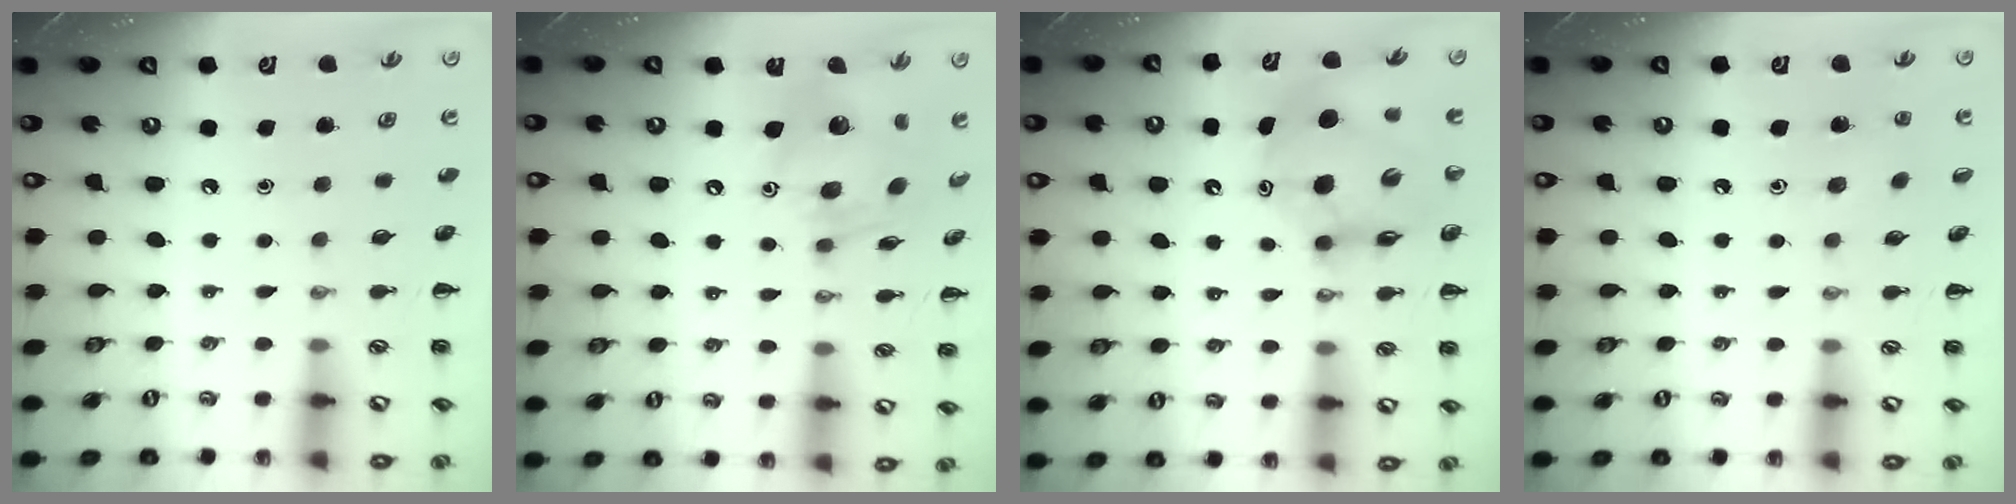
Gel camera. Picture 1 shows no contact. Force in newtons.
{"total": 12.9, "press": 12.8, "slide": 1.6}
{"total": 10.7, "press": 10.3, "slide": 3.1}
{"total": 5.8, "press": 5.5, "slide": 1.7}